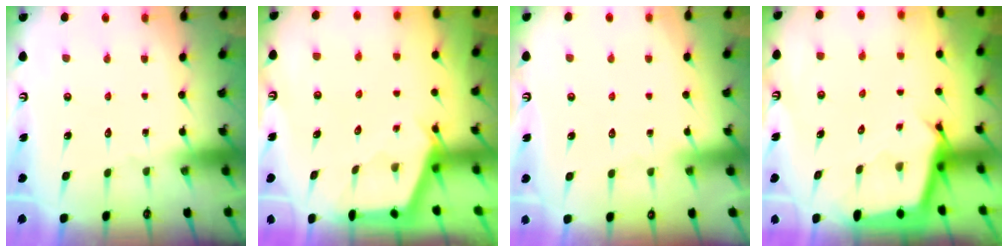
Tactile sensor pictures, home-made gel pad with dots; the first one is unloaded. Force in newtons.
{"total": 2.6, "press": 2.6, "slide": 0.3}
{"total": 3.5, "press": 3.4, "slide": 0.6}
{"total": 2.7, "press": 2.7, "slide": 0.1}